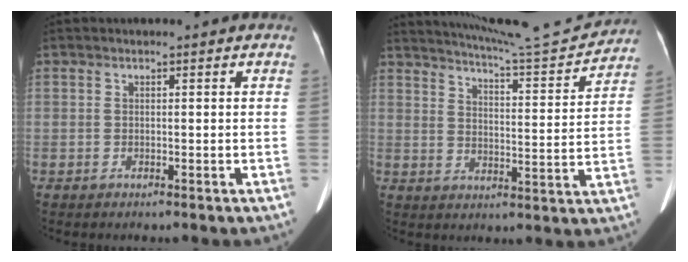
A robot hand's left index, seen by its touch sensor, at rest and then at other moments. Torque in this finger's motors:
{"motor_torque": [0.47, -1.01, 0.02, 0.02]}